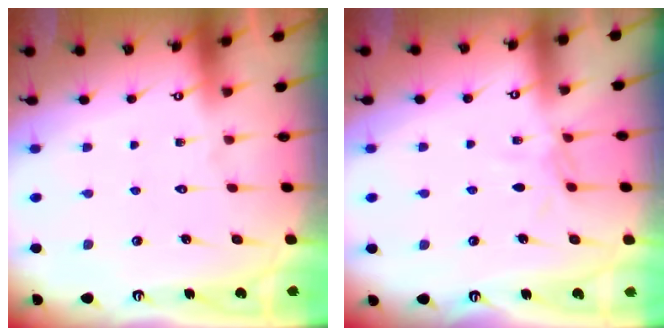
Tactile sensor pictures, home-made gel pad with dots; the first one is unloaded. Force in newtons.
{"total": 4.7, "press": 4.7, "slide": 0.2}